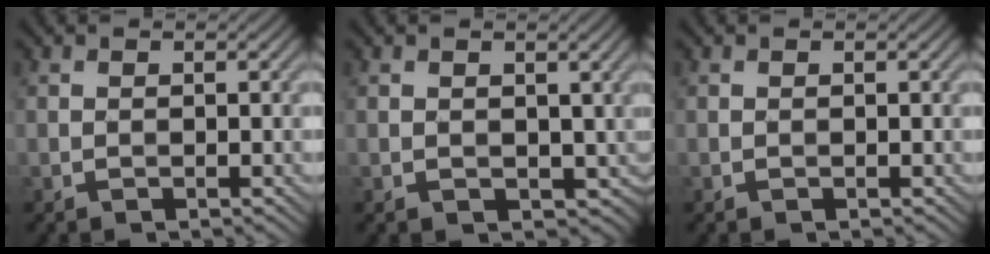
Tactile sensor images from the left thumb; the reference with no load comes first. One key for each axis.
{"total": 3.7, "fx": 0.4, "fy": 2.9, "fz": 2.3, "tx": -0.049, "ty": -0.012, "tz": 0.010}
{"total": 0.0}